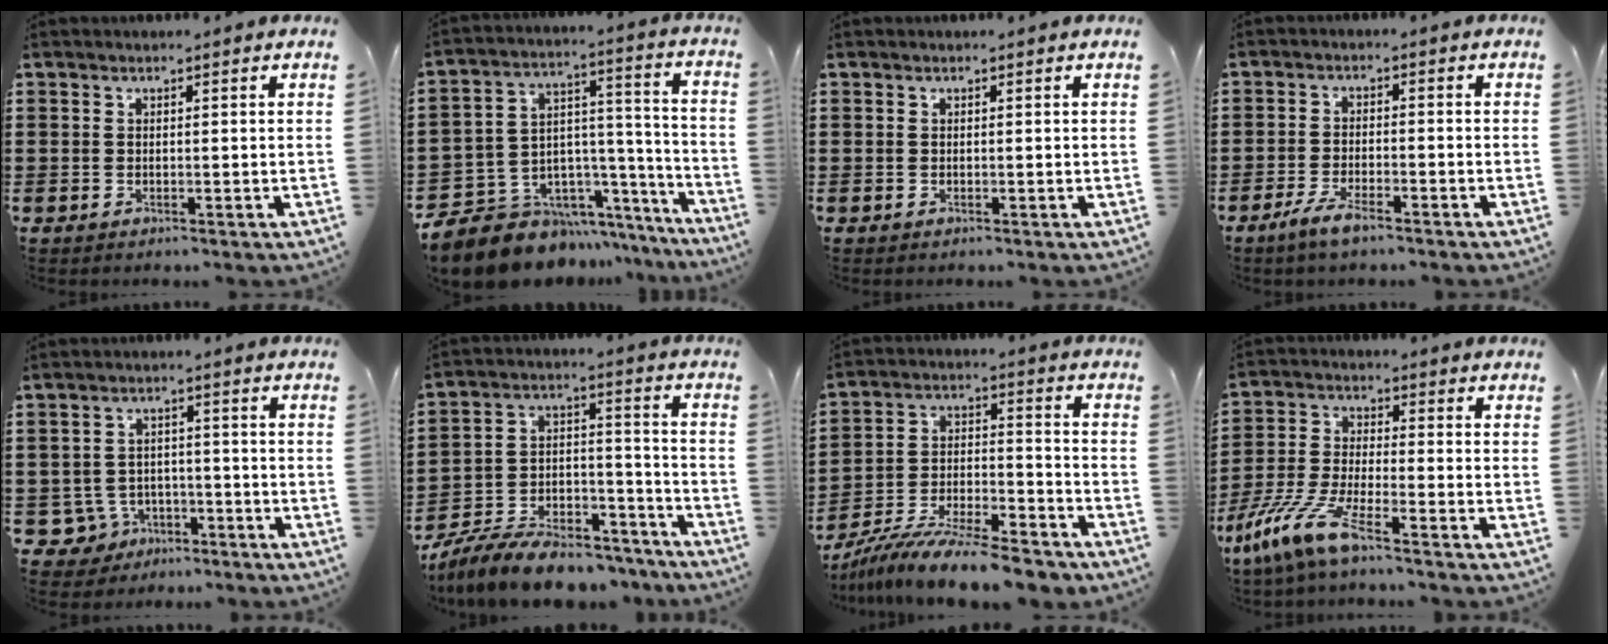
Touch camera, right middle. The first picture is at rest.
{"total": 9.4, "force": [-7.7, 5.1, 1.4], "torque": [-0.044, 0.007, -0.142]}
{"total": 0.0}
{"total": 4.0, "force": [-2.9, 1.0, 2.6], "torque": [-0.056, 0.002, -0.059]}
{"total": 5.1, "force": [-3.6, 3.4, 1.3], "torque": [-0.052, 0.007, -0.075]}
{"total": 10.2, "force": [-9.4, 2.4, 3.1], "torque": [-0.054, 0.027, -0.186]}
{"total": 12.0, "force": [-10.9, 1.1, 5.0], "torque": [-0.077, 0.025, -0.208]}
{"total": 9.0, "force": [-6.9, 0.9, 5.7], "torque": [-0.142, -0.012, -0.142]}